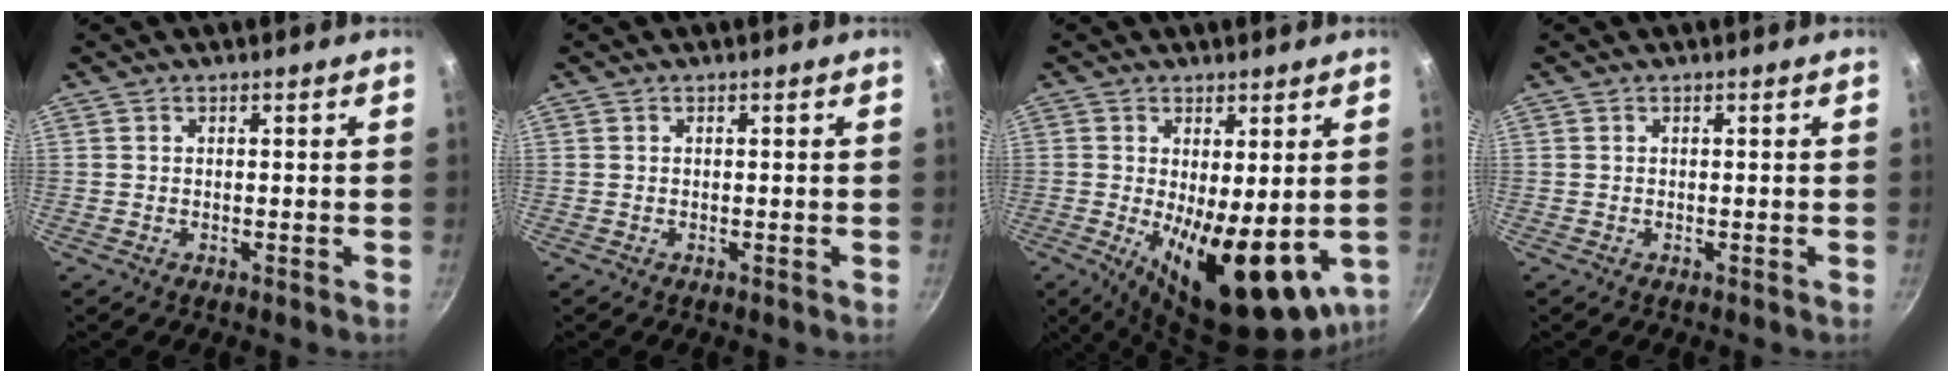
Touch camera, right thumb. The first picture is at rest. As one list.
[{"total": 0.0}, {"total": 16.6, "force": [-2.5, 6.6, 15.1], "torque": [-0.199, -0.025, -0.020]}, {"total": 0.0}]